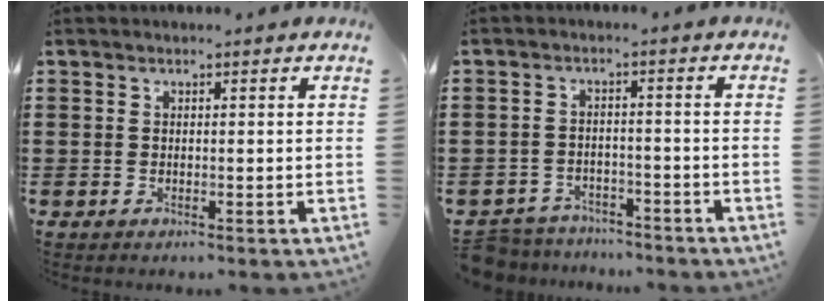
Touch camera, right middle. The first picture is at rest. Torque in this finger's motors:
{"motor_torque": [2.14, 0.00, 0.18, 0.12]}